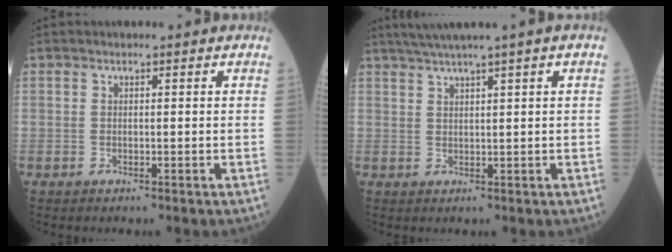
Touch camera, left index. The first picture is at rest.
{"total": 5.2, "force": [3.6, -1.2, 3.6], "torque": [-0.066, 0.017, 0.065]}